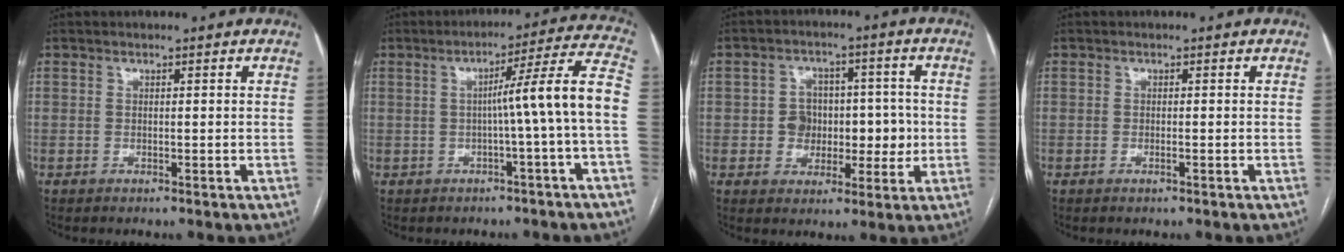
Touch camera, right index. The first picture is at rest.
{"total": 9.7, "force": [-1.4, -1.9, 9.4], "torque": [-0.127, 0.024, -0.018]}
{"total": 7.8, "force": [-0.5, 6.7, 3.9], "torque": [-0.044, 0.032, 0.000]}
{"total": 0.6, "force": [-0.3, 0.1, 0.5], "torque": [-0.011, -0.001, -0.004]}